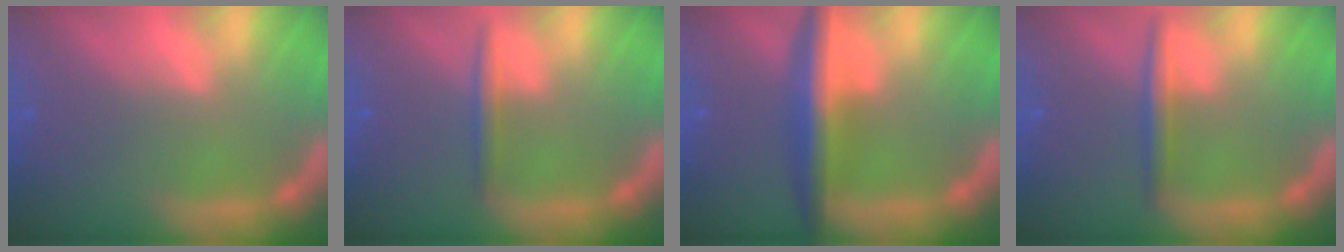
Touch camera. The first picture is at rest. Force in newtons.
{"total": 1.9}
{"total": 6.0}
{"total": 2.5}